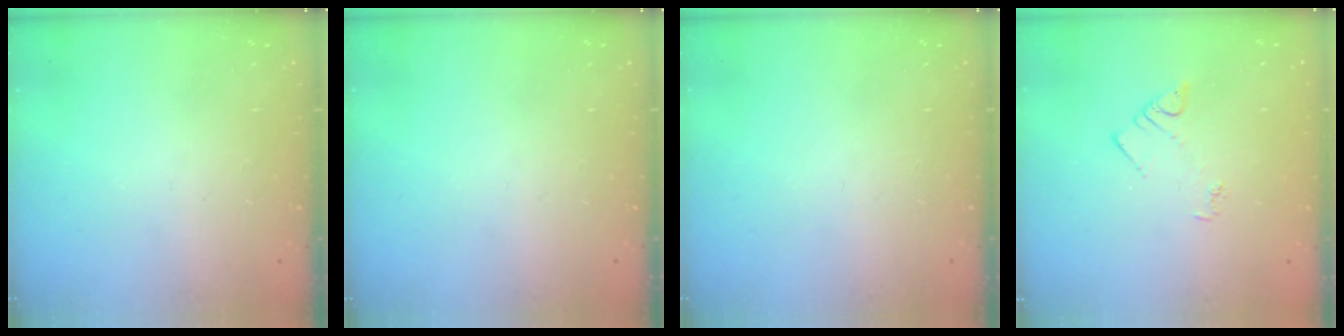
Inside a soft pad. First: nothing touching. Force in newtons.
{"total": 0.0}
{"total": 0.0}
{"total": 3.8, "press": 3.8, "slide": 0.5}